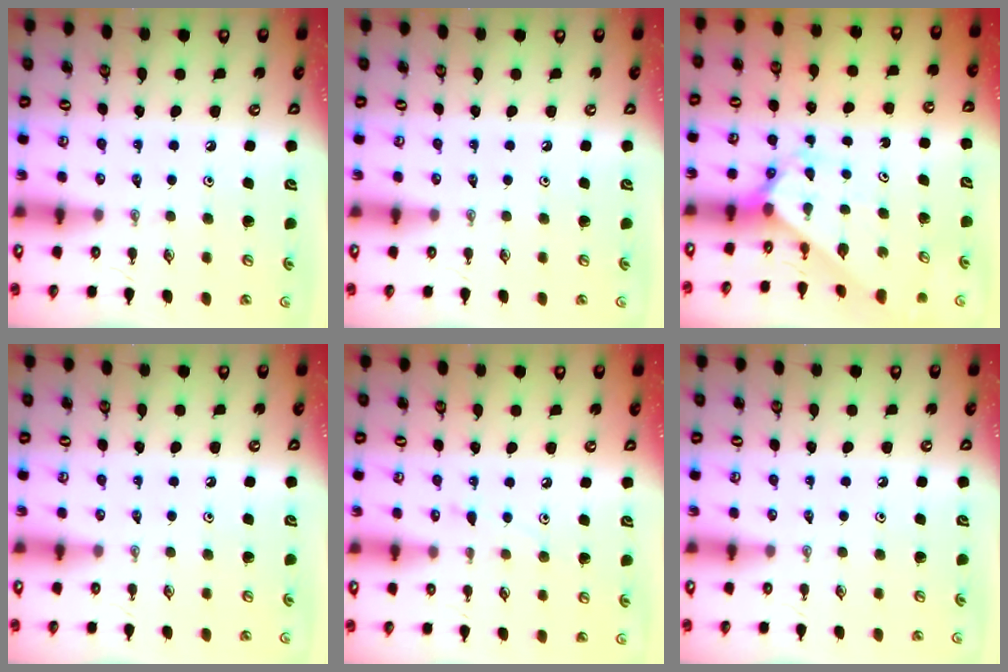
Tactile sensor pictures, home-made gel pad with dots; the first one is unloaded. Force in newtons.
{"total": 0.0}
{"total": 2.1, "press": 2.1, "slide": 0.2}
{"total": 0.0}
{"total": 5.7, "press": 5.6, "slide": 0.7}
{"total": 0.0}